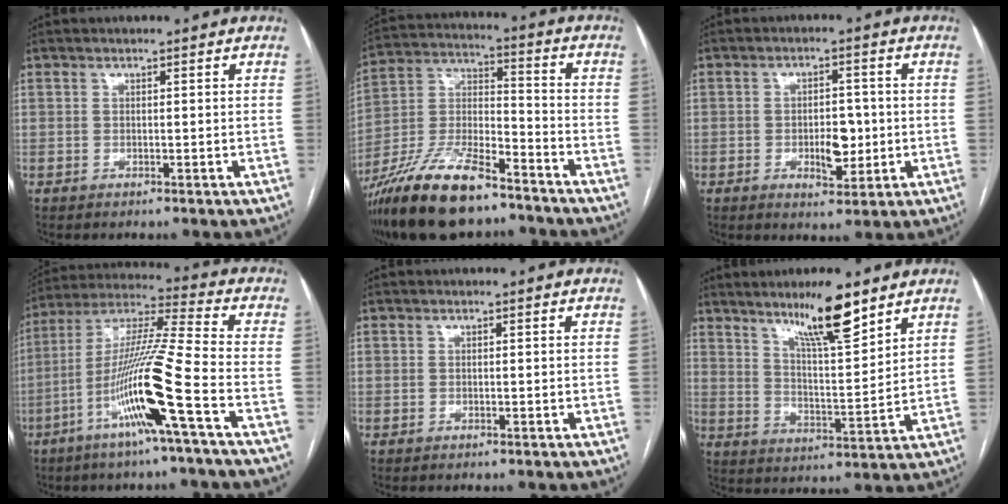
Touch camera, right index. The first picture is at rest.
{"total": 18.9, "force": [-14.0, 4.9, 11.7], "torque": [-0.255, -0.014, -0.255]}
{"total": 5.6, "force": [-0.9, 2.7, 4.8], "torque": [-0.070, 0.001, -0.007]}
{"total": 15.7, "force": [-6.2, -1.4, 14.3], "torque": [-0.282, -0.006, -0.121]}
{"total": 0.0}
{"total": 10.8, "force": [7.7, 1.0, 7.5], "torque": [-0.129, -0.008, 0.135]}